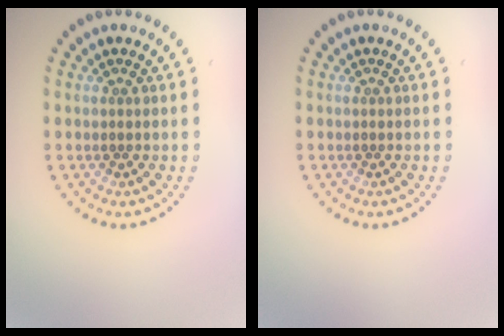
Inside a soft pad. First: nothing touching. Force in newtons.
{"total": 0.0}